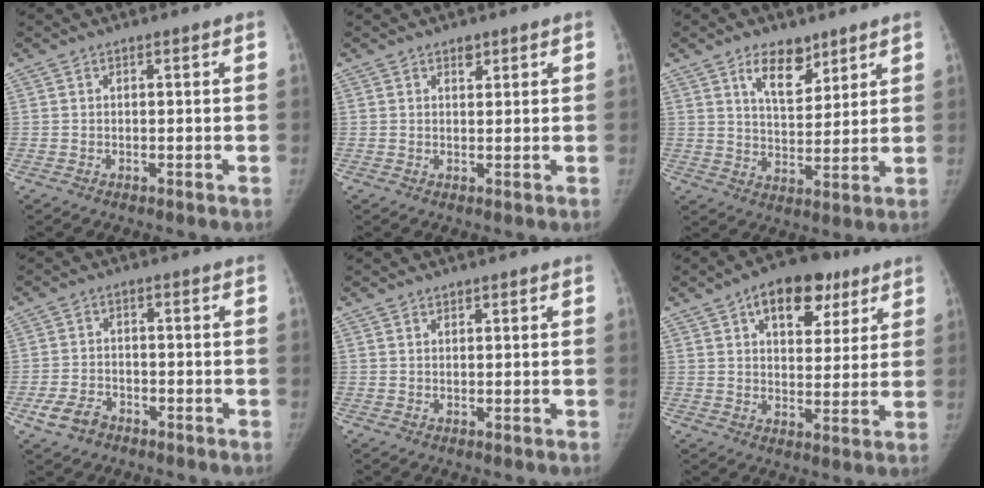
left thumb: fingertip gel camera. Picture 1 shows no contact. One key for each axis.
{"total": 1.6, "fx": 1.1, "fy": 0.9, "fz": 0.7, "tx": 0.001, "ty": -0.006, "tz": 0.015}
{"total": 8.7, "fx": 5.5, "fy": 4.5, "fz": 5.0, "tx": -0.052, "ty": -0.039, "tz": 0.095}
{"total": 4.8, "fx": -2.9, "fy": 3.2, "fz": 2.2, "tx": -0.042, "ty": 0.017, "tz": -0.048}
{"total": 0.7, "fx": 0.5, "fy": 0.4, "fz": 0.2, "tx": 0.002, "ty": -0.003, "tz": 0.007}
{"total": 13.7, "fx": 7.1, "fy": 8.0, "fz": 8.5, "tx": -0.078, "ty": -0.012, "tz": 0.102}